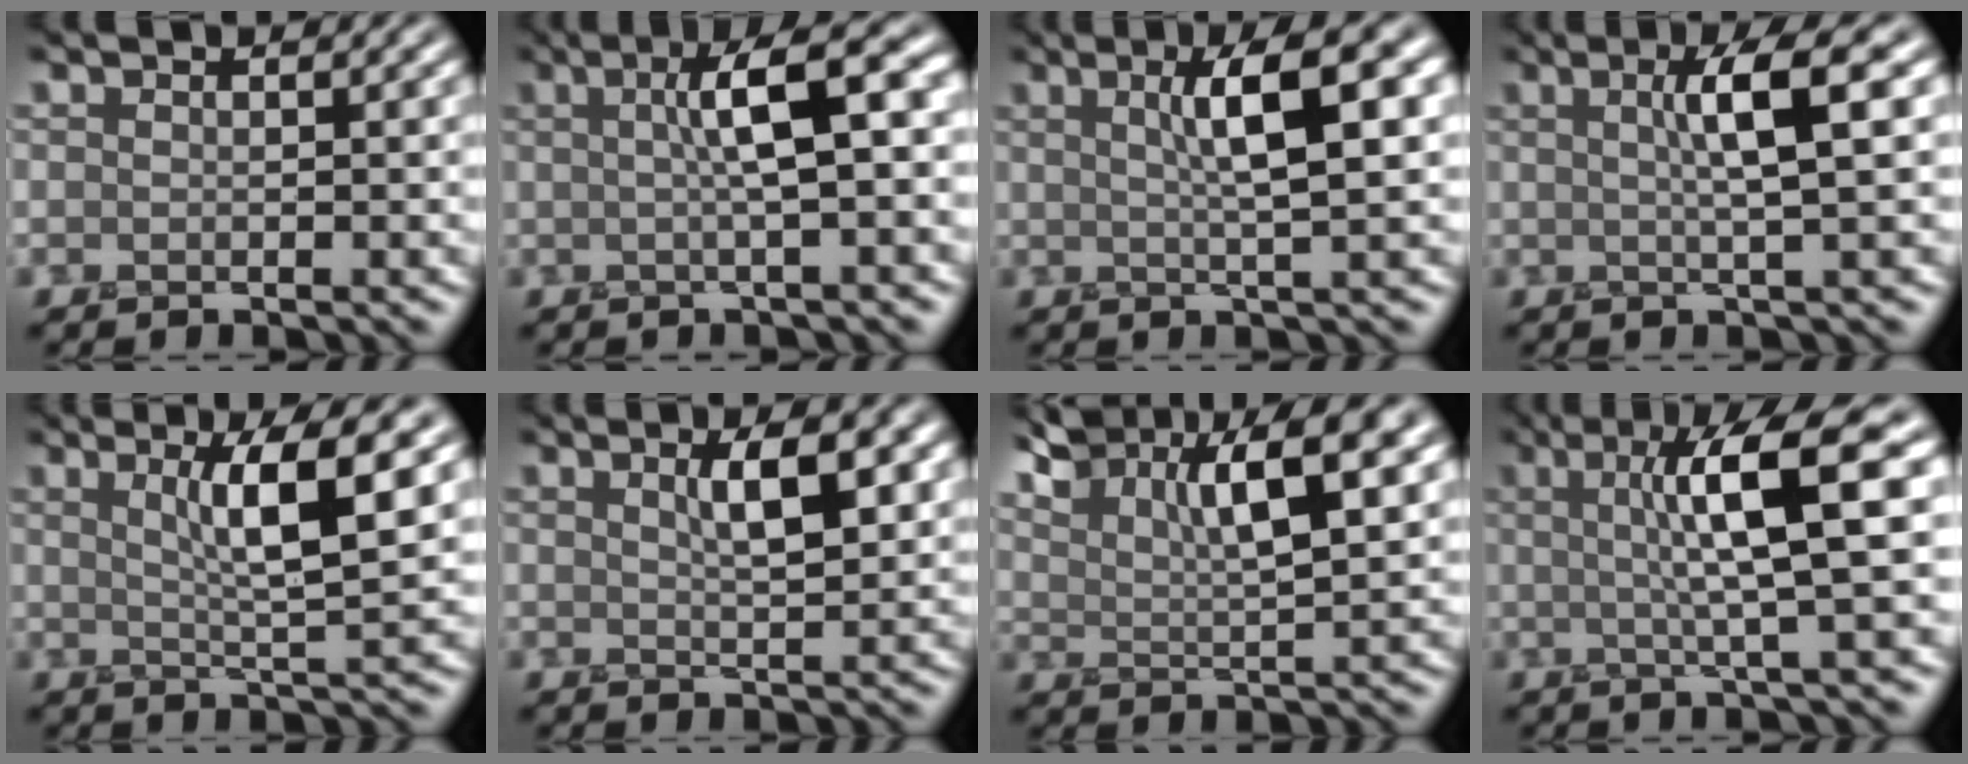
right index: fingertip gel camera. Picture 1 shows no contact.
{"total": 5.8, "force": [0.9, 1.1, 5.6], "torque": [-0.081, 0.021, 0.007]}
{"total": 5.8, "force": [1.7, 1.1, 5.4], "torque": [-0.072, 0.015, 0.022]}
{"total": 4.7, "force": [1.0, 0.6, 4.5], "torque": [-0.067, 0.010, 0.012]}
{"total": 5.7, "force": [2.0, 0.7, 5.3], "torque": [-0.077, 0.004, 0.033]}
{"total": 3.6, "force": [1.5, 0.9, 3.1], "torque": [-0.038, 0.012, 0.021]}
{"total": 7.2, "force": [5.2, 1.6, 4.7], "torque": [-0.080, 0.016, 0.093]}
{"total": 8.0, "force": [1.7, 1.2, 7.7], "torque": [-0.111, 0.016, 0.025]}